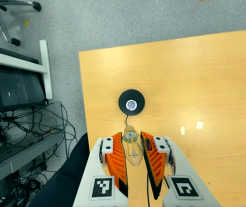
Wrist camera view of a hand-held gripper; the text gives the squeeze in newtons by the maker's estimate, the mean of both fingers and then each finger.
{"total": 19.2, "left": 21.5, "right": 16.8}